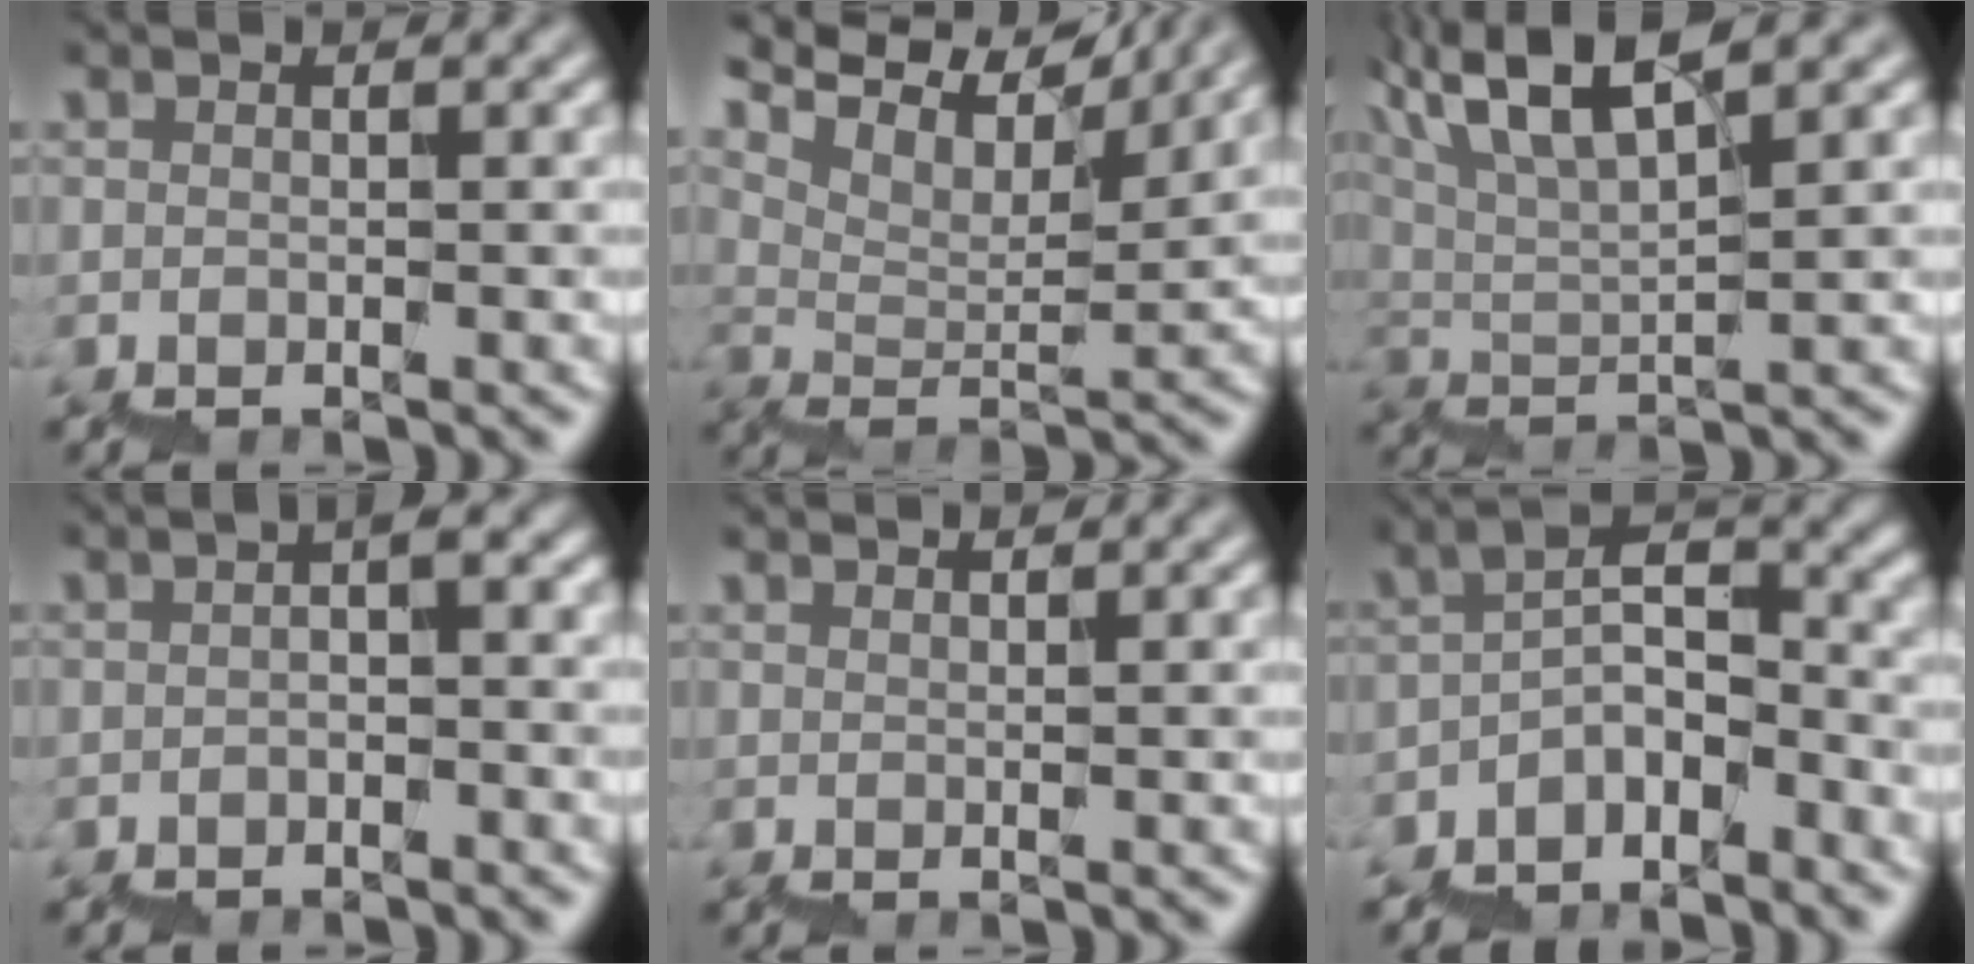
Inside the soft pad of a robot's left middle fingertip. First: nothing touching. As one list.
[{"total": 11.3, "force": [10.6, 1.4, 3.6], "torque": [-0.082, 0.031, 0.163]}, {"total": 7.0, "force": [5.3, 1.2, 4.6], "torque": [-0.077, 0.031, 0.102]}, {"total": 1.6, "force": [-0.7, 0.3, 1.4], "torque": [-0.024, 0.014, -0.013]}, {"total": 1.0, "force": [0.8, 0.2, 0.4], "torque": [0.008, 0.000, 0.017]}, {"total": 6.0, "force": [-3.8, 2.3, 4.0], "torque": [-0.060, 0.020, -0.070]}]